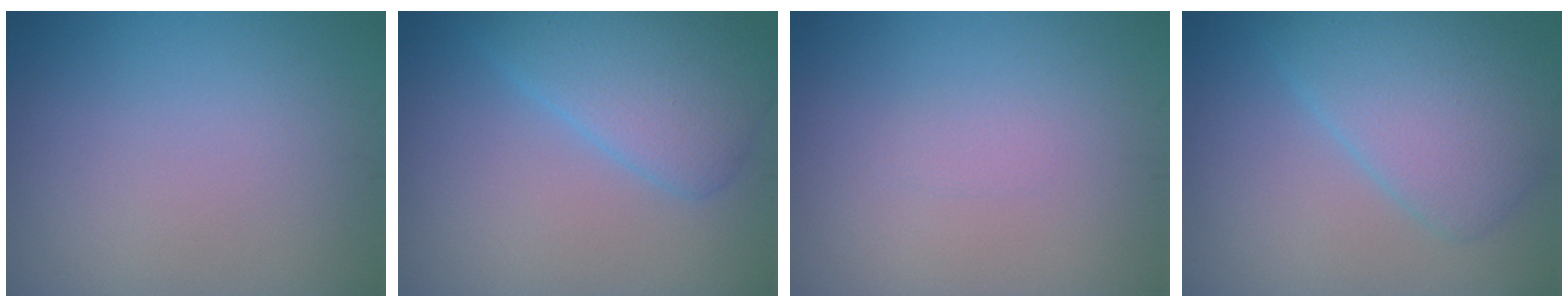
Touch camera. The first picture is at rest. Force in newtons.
{"total": 4.9, "press": 4.9, "slide": 0.2}
{"total": 0.7, "press": 0.7, "slide": 0.1}
{"total": 5.9, "press": 5.9, "slide": 0.0}